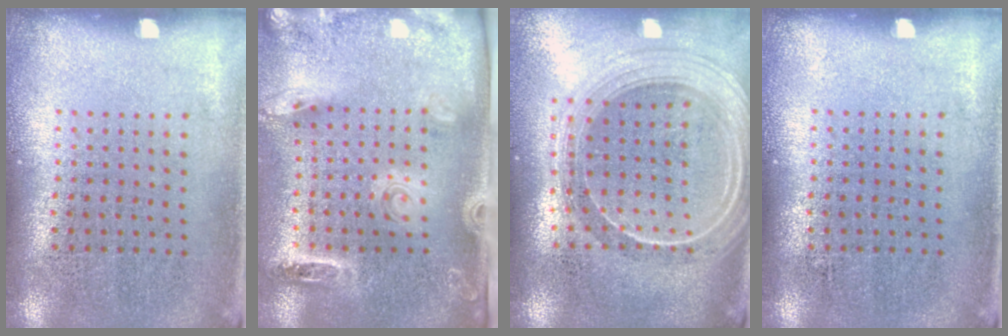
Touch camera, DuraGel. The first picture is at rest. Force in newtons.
{"total": 2.6, "press": 1.9, "slide": 1.8}
{"total": 2.4, "press": 2.0, "slide": 1.3}
{"total": 0.0}